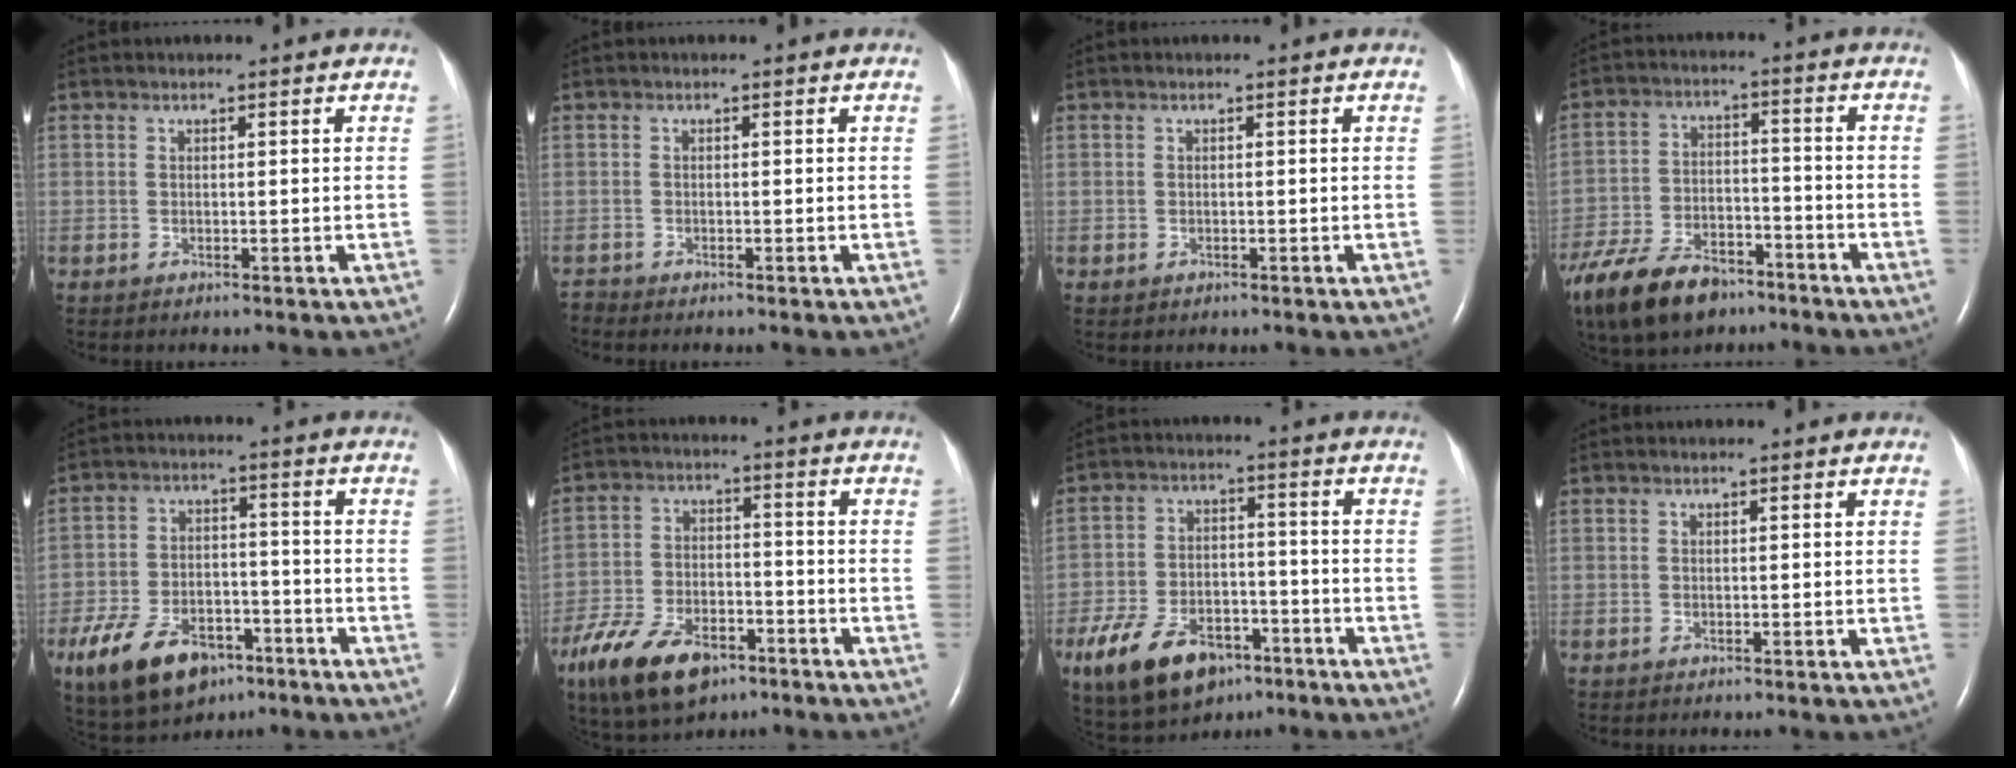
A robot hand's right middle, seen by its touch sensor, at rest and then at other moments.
{"total": 0.8, "force": [-0.8, -0.1, -0.2], "torque": [0.002, -0.006, -0.015]}
{"total": 0.6, "force": [-0.3, 0.4, 0.1], "torque": [-0.007, 0.002, -0.005]}
{"total": 17.7, "force": [-12.8, 8.4, 8.9], "torque": [-0.226, -0.017, -0.222]}
{"total": 13.6, "force": [-8.2, 7.3, 8.1], "torque": [-0.158, 0.002, -0.134]}
{"total": 15.0, "force": [-9.6, 7.2, 9.0], "torque": [-0.186, -0.013, -0.169]}
{"total": 13.6, "force": [-8.1, 7.3, 8.1], "torque": [-0.159, 0.002, -0.133]}
{"total": 0.0}